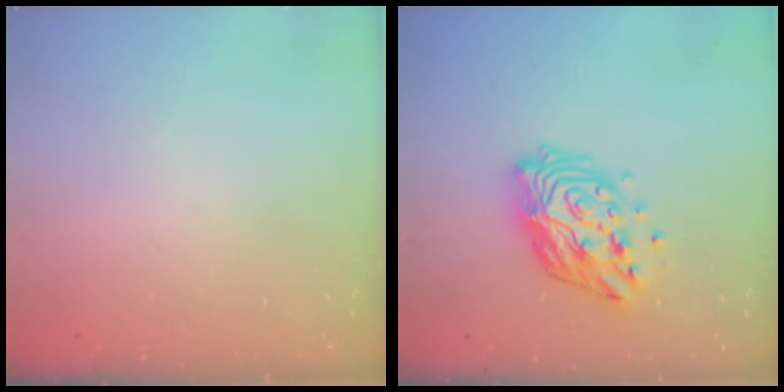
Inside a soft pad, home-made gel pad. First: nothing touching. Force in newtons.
{"total": 15.0, "press": 14.9, "slide": 1.6}